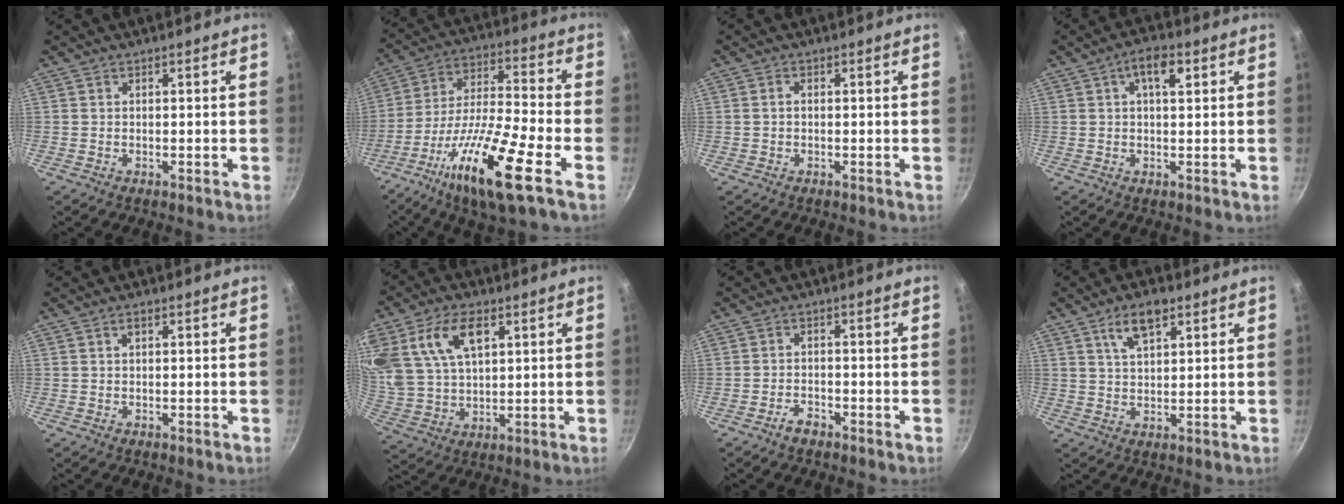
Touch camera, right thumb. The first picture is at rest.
{"total": 19.4, "force": [-9.2, 3.3, 16.7], "torque": [-0.305, 0.031, -0.175]}
{"total": 1.1, "force": [0.0, 0.7, 0.9], "torque": [-0.018, 0.004, 0.000]}
{"total": 5.3, "force": [1.9, 2.1, 4.5], "torque": [-0.067, 0.004, 0.027]}
{"total": 1.4, "force": [0.6, 0.6, 1.0], "torque": [-0.018, 0.003, 0.011]}
{"total": 15.6, "force": [6.1, 9.2, 11.1], "torque": [-0.212, -0.011, 0.124]}
{"total": 2.5, "force": [-1.9, 1.0, 1.3], "torque": [-0.021, 0.019, -0.032]}
{"total": 7.4, "force": [3.9, 3.4, 5.3], "torque": [-0.083, -0.009, 0.071]}